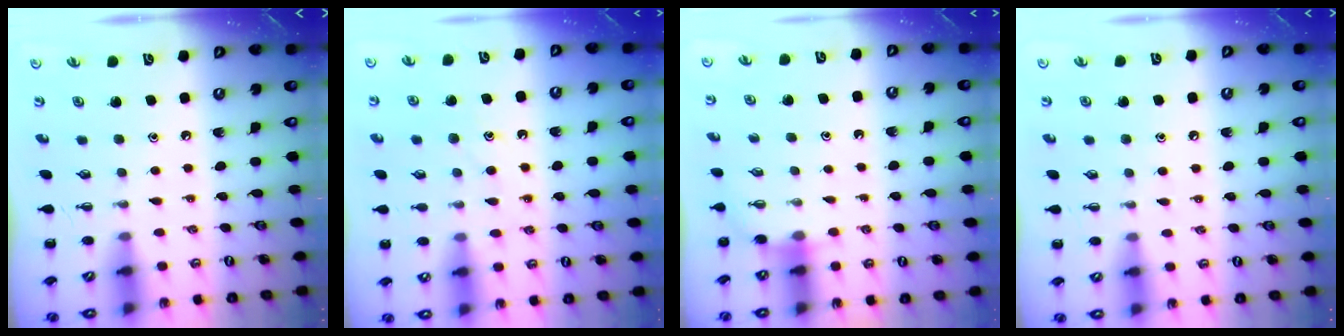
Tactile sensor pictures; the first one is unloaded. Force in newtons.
{"total": 11.9, "press": 11.9, "slide": 0.8}
{"total": 2.6, "press": 2.5, "slide": 0.9}
{"total": 5.0, "press": 4.8, "slide": 1.4}